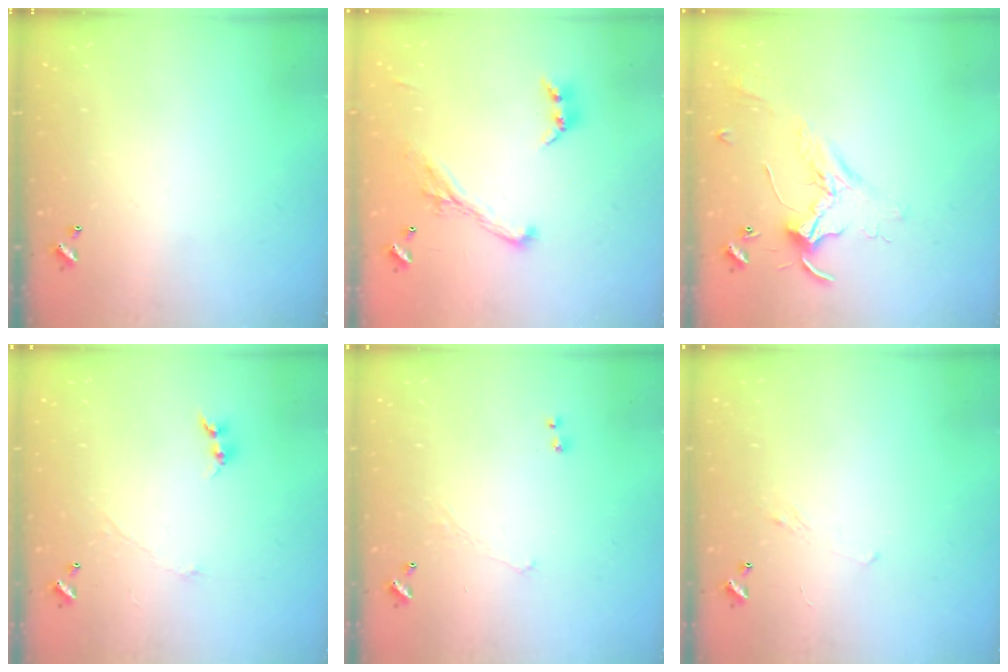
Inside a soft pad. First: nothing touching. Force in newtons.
{"total": 2.1, "press": 1.7, "slide": 1.2}
{"total": 2.1, "press": 2.1, "slide": 0.4}
{"total": 0.0}
{"total": 0.7, "press": 0.2, "slide": 0.7}
{"total": 0.9, "press": 0.7, "slide": 0.6}